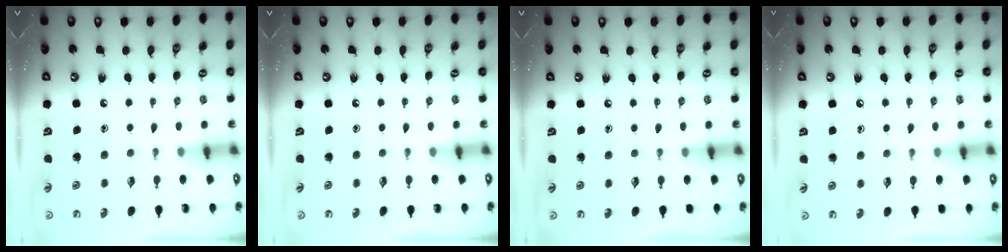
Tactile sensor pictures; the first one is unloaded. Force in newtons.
{"total": 0.0}
{"total": 1.0, "press": 1.0, "slide": 0.2}
{"total": 5.3, "press": 5.2, "slide": 0.8}